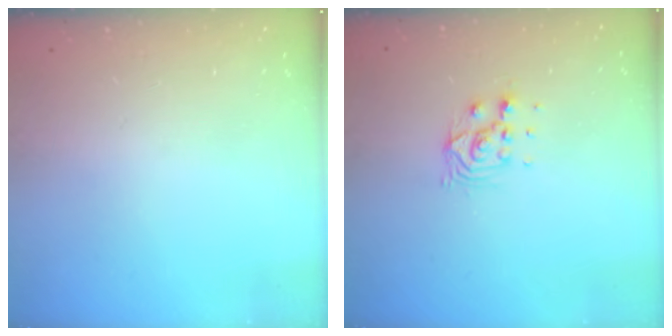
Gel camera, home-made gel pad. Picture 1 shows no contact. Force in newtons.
{"total": 6.8, "press": 6.8, "slide": 0.5}